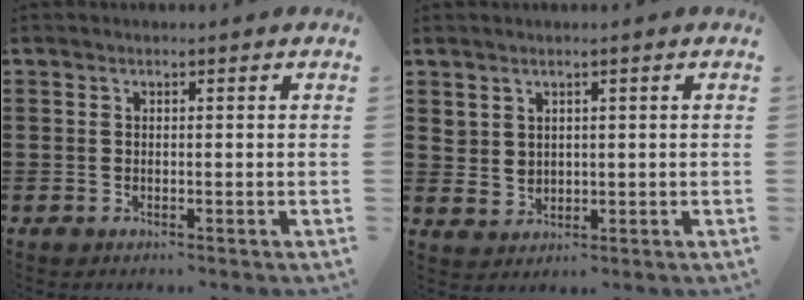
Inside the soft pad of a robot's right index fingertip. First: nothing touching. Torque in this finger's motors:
{"motor_torque": [1.09, 1.05, 0.01, 0.04]}